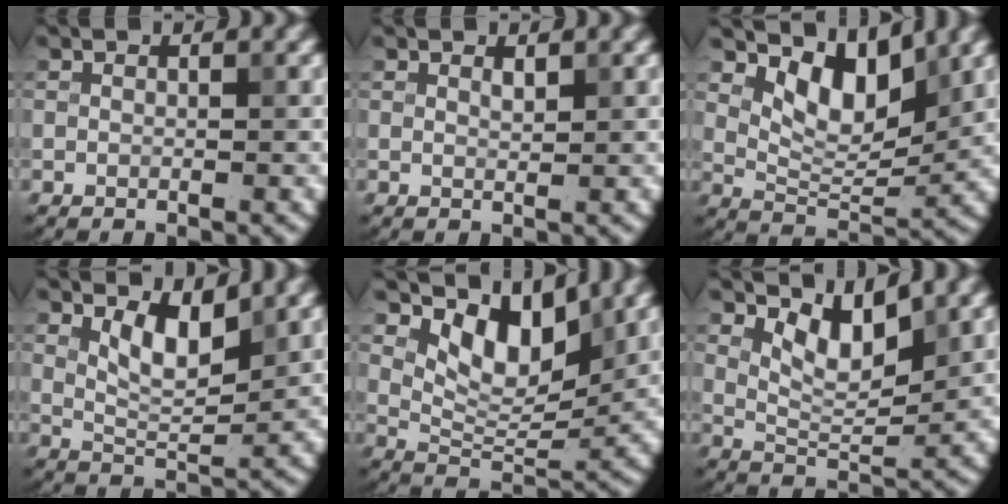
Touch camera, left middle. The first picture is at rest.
{"total": 0.7, "force": [0.5, 0.2, 0.4], "torque": [-0.008, -0.003, 0.011]}
{"total": 5.3, "force": [2.9, 2.5, 3.7], "torque": [-0.067, -0.015, 0.048]}
{"total": 3.6, "force": [1.9, 1.2, 2.7], "torque": [-0.053, -0.005, 0.037]}
{"total": 6.0, "force": [3.3, 2.8, 4.1], "torque": [-0.070, -0.013, 0.054]}
{"total": 3.9, "force": [2.3, 1.5, 2.8], "torque": [-0.057, -0.008, 0.042]}